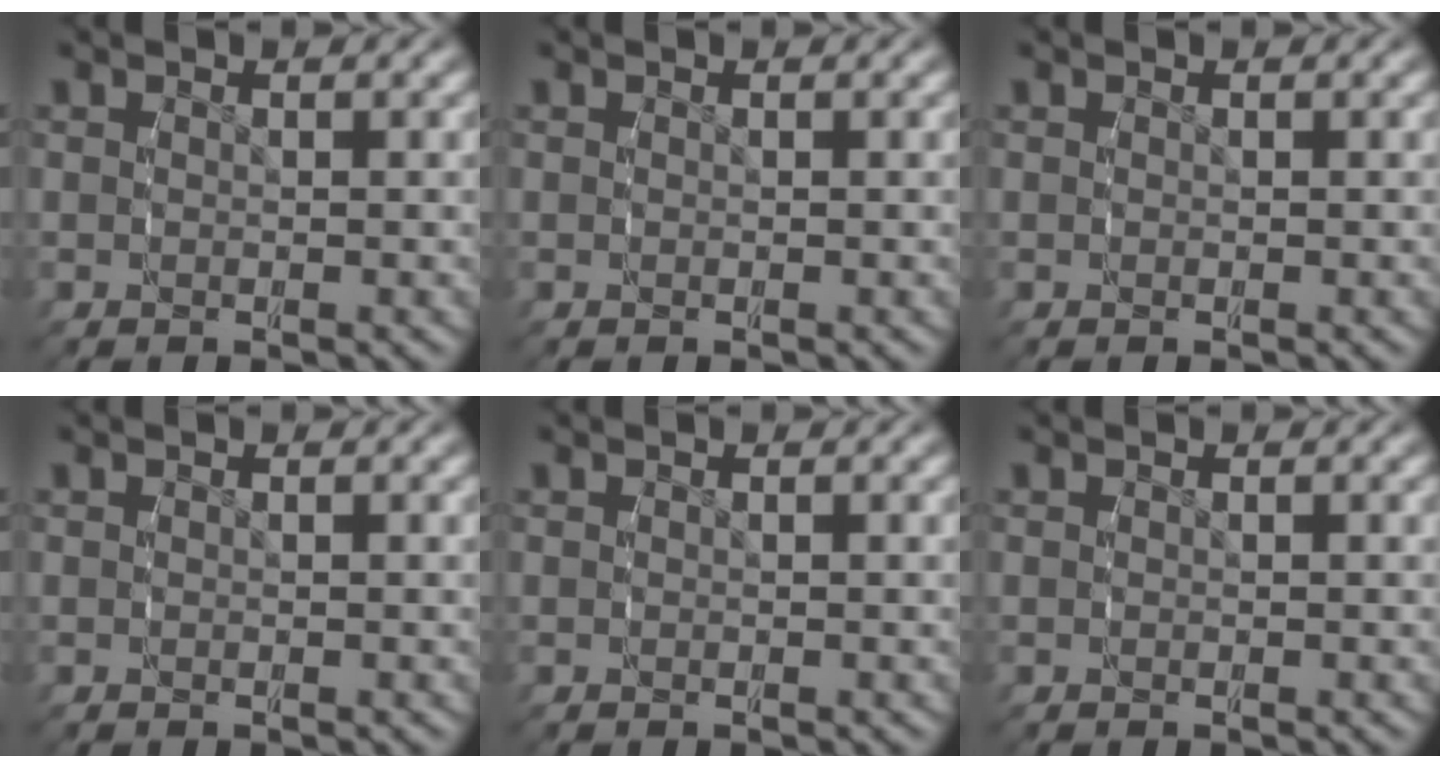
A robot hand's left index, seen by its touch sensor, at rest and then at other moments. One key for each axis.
{"total": 0.0}
{"total": 0.0}
{"total": 0.0}
{"total": 0.0}
{"total": 0.0}